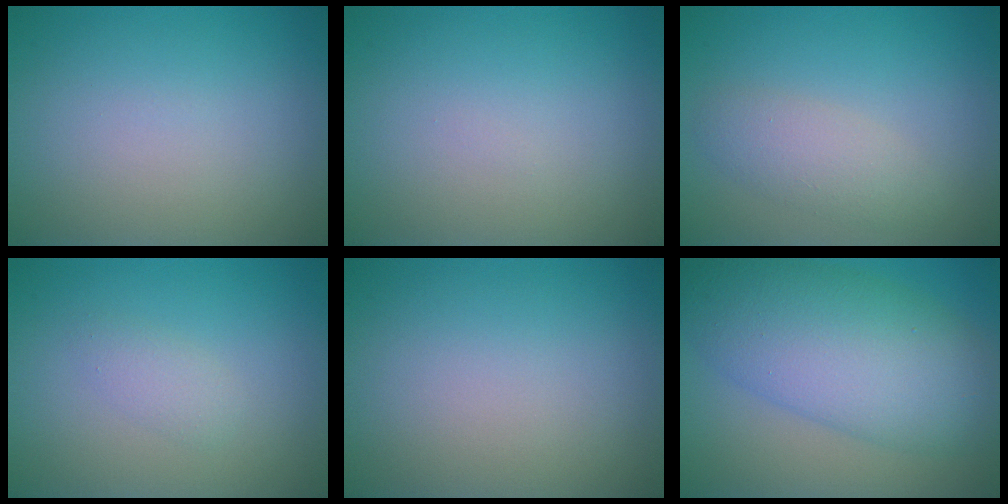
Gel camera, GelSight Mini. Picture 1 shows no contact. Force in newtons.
{"total": 0.0}
{"total": 2.6, "press": 2.6, "slide": 0.1}
{"total": 1.3, "press": 1.3, "slide": 0.0}
{"total": 0.0}
{"total": 10.4, "press": 10.4, "slide": 0.1}